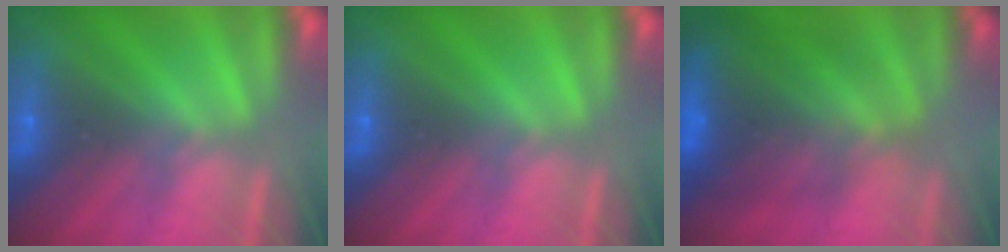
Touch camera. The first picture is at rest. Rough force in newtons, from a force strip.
{"total": 0.0}
{"total": 7.5}